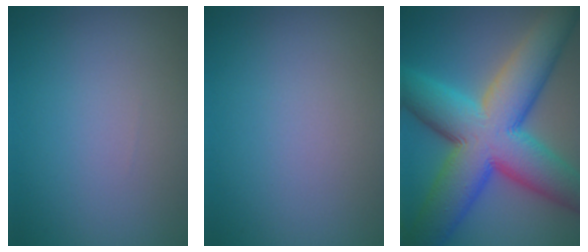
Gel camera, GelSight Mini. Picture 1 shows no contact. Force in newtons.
{"total": 0.0}
{"total": 14.8, "press": 14.8, "slide": 0.4}